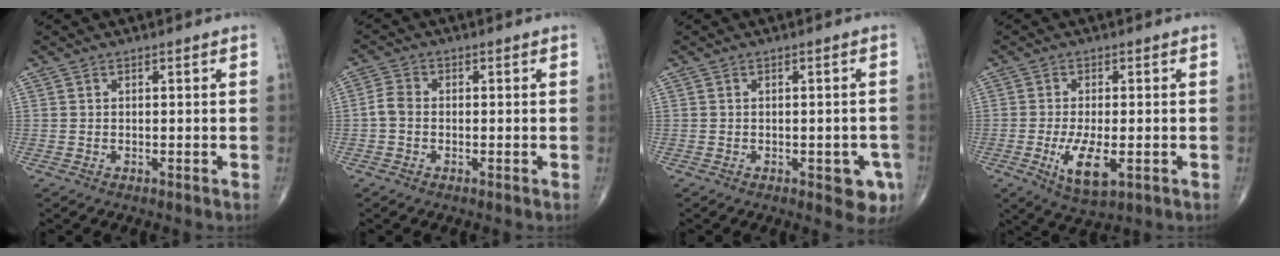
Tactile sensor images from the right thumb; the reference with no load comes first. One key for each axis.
{"total": 2.9, "fx": -0.6, "fy": 2.1, "fz": 1.9, "tx": -0.036, "ty": 0.008, "tz": -0.021}
{"total": 5.1, "fx": -2.0, "fy": 2.4, "fz": 4.0, "tx": -0.022, "ty": 0.003, "tz": -0.020}
{"total": 7.7, "fx": -2.1, "fy": 3.0, "fz": 6.8, "tx": -0.126, "ty": -0.015, "tz": -0.030}